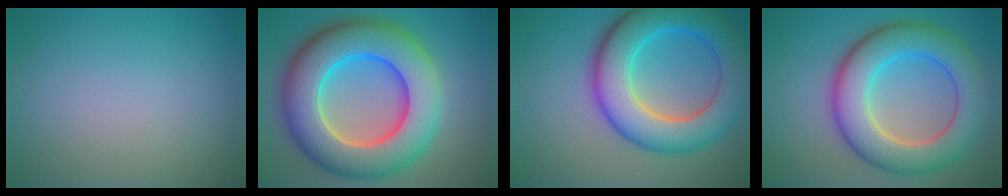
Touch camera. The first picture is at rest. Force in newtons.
{"total": 13.2, "press": 13.1, "slide": 0.3}
{"total": 10.1, "press": 10.1, "slide": 0.4}
{"total": 9.1, "press": 9.1, "slide": 0.5}